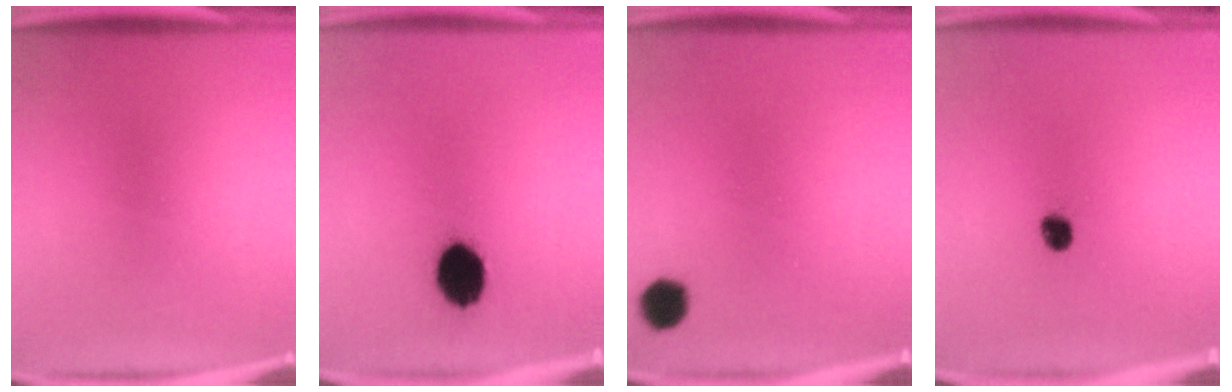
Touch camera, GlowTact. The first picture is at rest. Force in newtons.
{"total": 10.0}
{"total": 3.2}
{"total": 3.2}